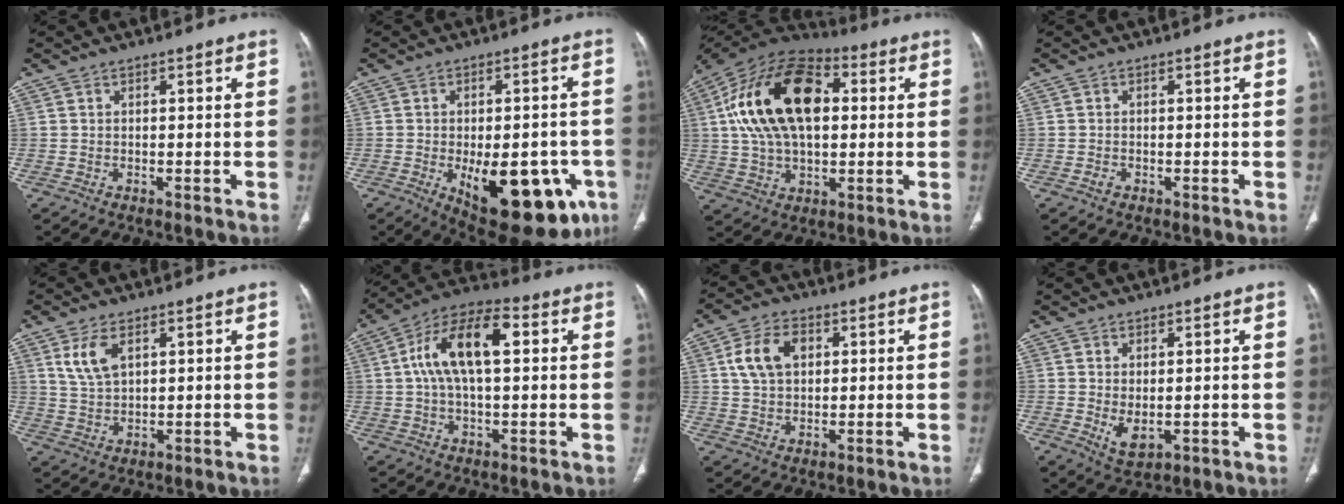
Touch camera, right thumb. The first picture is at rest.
{"total": 22.0, "force": [-7.7, 10.2, 17.8], "torque": [-0.179, 0.004, -0.081]}
{"total": 23.0, "force": [4.1, 13.5, 18.2], "torque": [-0.320, 0.018, 0.063]}
{"total": 0.8, "force": [-0.4, 0.6, 0.4], "torque": [-0.009, 0.002, -0.007]}
{"total": 5.9, "force": [2.8, 2.9, 4.3], "torque": [-0.086, -0.009, 0.067]}
{"total": 14.2, "force": [2.9, 6.5, 12.3], "torque": [-0.225, 0.031, 0.046]}
{"total": 8.4, "force": [2.4, 5.6, 5.8], "torque": [-0.104, 0.005, 0.044]}
{"total": 4.2, "force": [-0.3, 2.2, 3.6], "torque": [-0.056, -0.010, 0.010]}